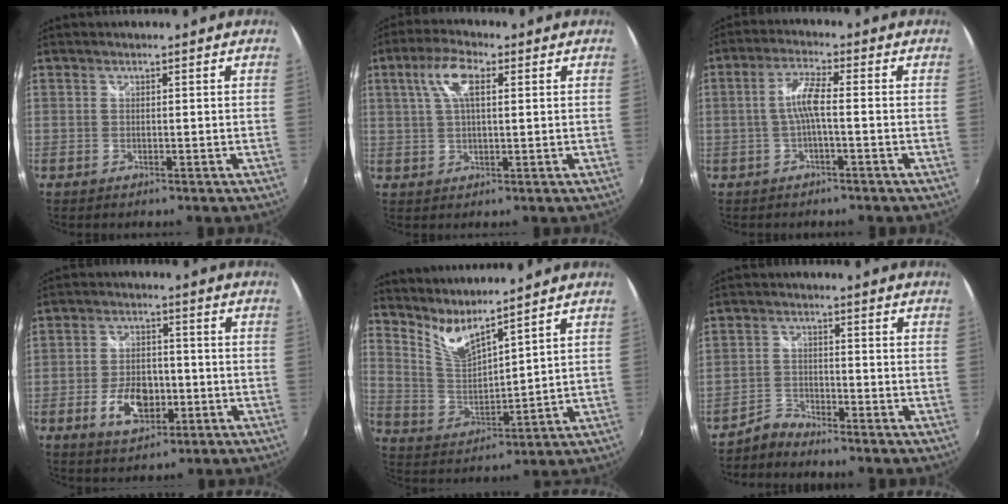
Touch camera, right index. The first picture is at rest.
{"total": 6.9, "force": [2.4, 2.5, 6.0], "torque": [-0.117, 0.014, 0.044]}
{"total": 4.9, "force": [-0.9, 0.4, 4.8], "torque": [-0.101, 0.008, -0.017]}
{"total": 9.0, "force": [-3.2, 5.4, 6.4], "torque": [-0.127, 0.006, -0.046]}
{"total": 7.4, "force": [6.7, 0.0, 3.2], "torque": [-0.066, -0.022, 0.138]}
{"total": 3.6, "force": [-3.5, 0.7, -0.3], "torque": [0.002, 0.004, -0.070]}